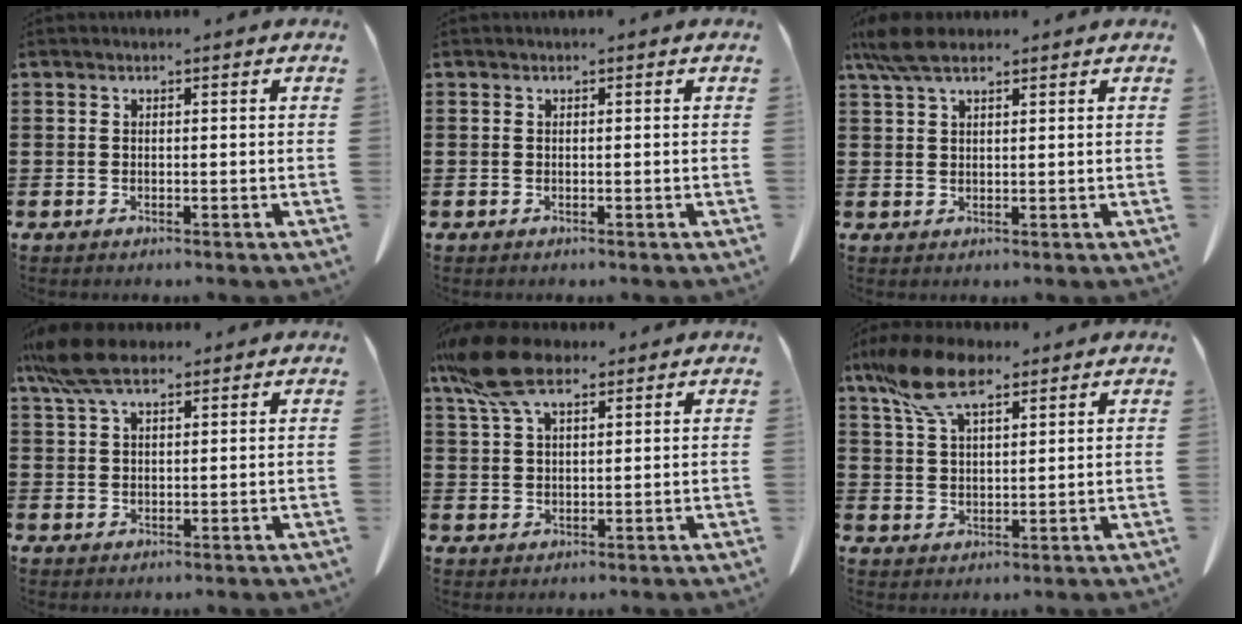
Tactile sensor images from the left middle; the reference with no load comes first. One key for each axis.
{"total": 0.0}
{"total": 5.2, "fx": 3.5, "fy": 1.6, "fz": 3.4, "tx": -0.083, "ty": -0.001, "tz": 0.064}
{"total": 7.1, "fx": 5.0, "fy": 2.3, "fz": 4.5, "tx": -0.106, "ty": -0.004, "tz": 0.092}
{"total": 9.4, "fx": 6.2, "fy": 3.5, "fz": 6.1, "tx": -0.146, "ty": -0.006, "tz": 0.114}
{"total": 9.6, "fx": 6.6, "fy": 3.5, "fz": 6.1, "tx": -0.142, "ty": -0.008, "tz": 0.122}